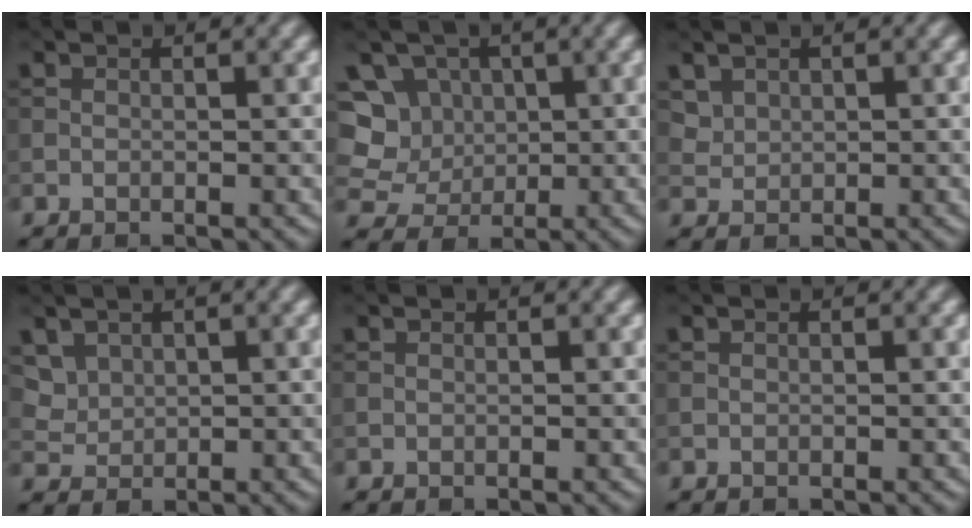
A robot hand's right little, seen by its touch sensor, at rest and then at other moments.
{"total": 8.2, "force": [1.8, 7.4, 3.1], "torque": [-0.068, 0.028, 0.016]}
{"total": 1.3, "force": [0.8, 1.0, 0.4], "torque": [-0.009, -0.003, 0.024]}
{"total": 2.4, "force": [1.4, 1.7, 1.0], "torque": [-0.026, -0.004, 0.045]}
{"total": 0.0}
{"total": 0.0}